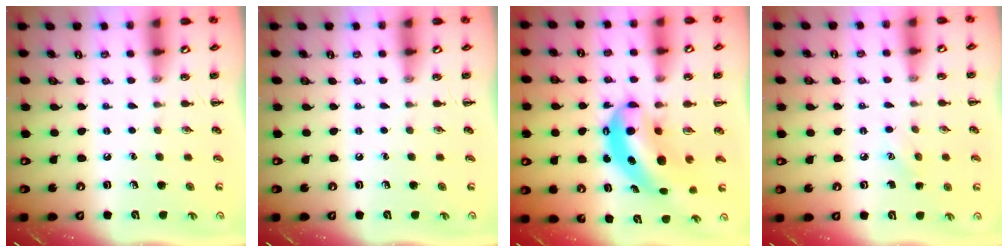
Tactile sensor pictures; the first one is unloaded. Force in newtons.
{"total": 0.0}
{"total": 9.2, "press": 8.9, "slide": 2.0}
{"total": 4.0, "press": 3.9, "slide": 1.1}